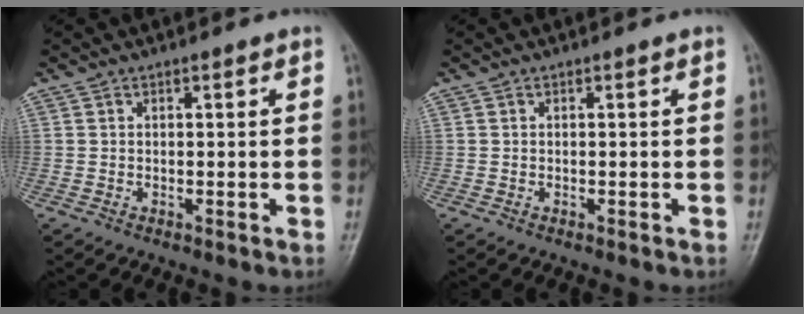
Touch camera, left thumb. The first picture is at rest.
{"total": 0.0}